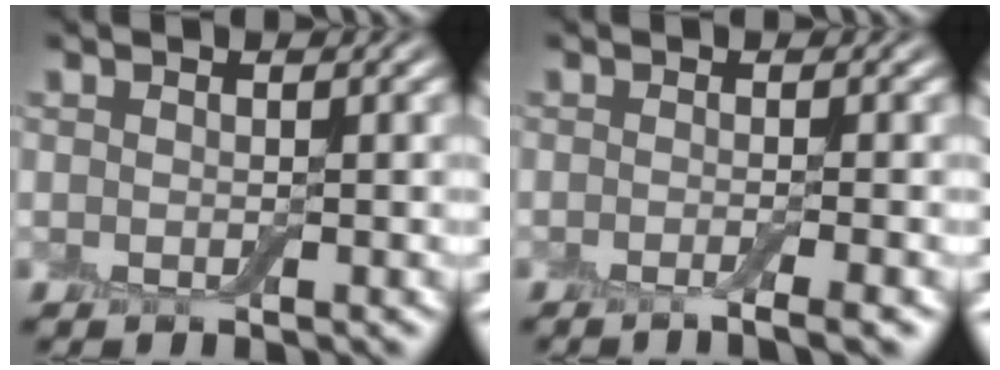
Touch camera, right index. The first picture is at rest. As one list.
[{"total": 2.7, "force": [-1.4, 0.6, 2.2], "torque": [-0.018, -0.001, -0.029]}]